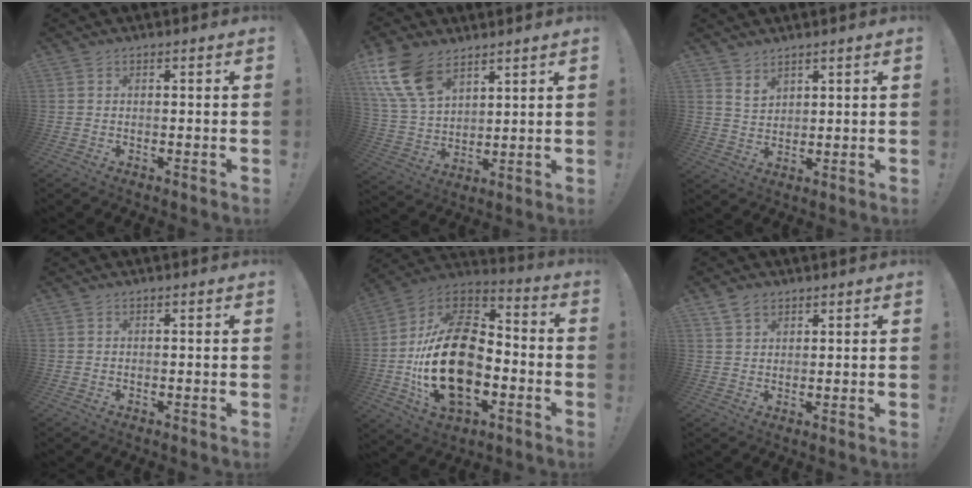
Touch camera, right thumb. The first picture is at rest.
{"total": 15.7, "force": [9.2, 9.1, 9.0], "torque": [-0.201, -0.040, 0.175]}
{"total": 4.5, "force": [3.7, 2.2, 1.0], "torque": [-0.009, -0.028, 0.068]}
{"total": 0.0}
{"total": 27.7, "force": [-4.7, 17.4, 21.1], "torque": [-0.375, 0.030, -0.067]}
{"total": 4.3, "force": [2.8, 2.9, 1.7], "torque": [-0.033, -0.004, 0.053]}